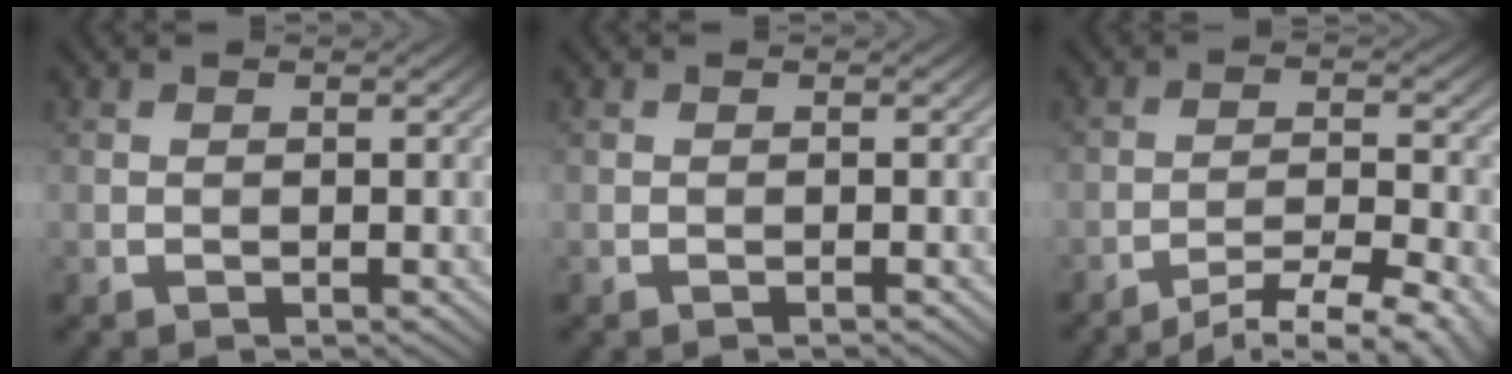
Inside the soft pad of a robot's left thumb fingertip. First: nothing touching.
{"total": 0.5, "force": [-0.5, -0.2, 0.0], "torque": [0.002, 0.003, -0.010]}
{"total": 6.2, "force": [-5.0, 0.5, 3.5], "torque": [-0.059, 0.001, -0.078]}